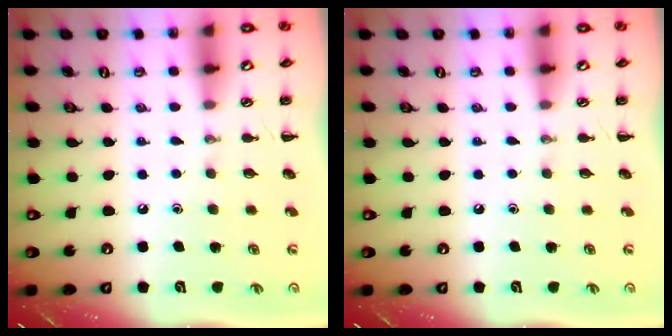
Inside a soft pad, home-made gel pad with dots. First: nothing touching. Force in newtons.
{"total": 0.0}